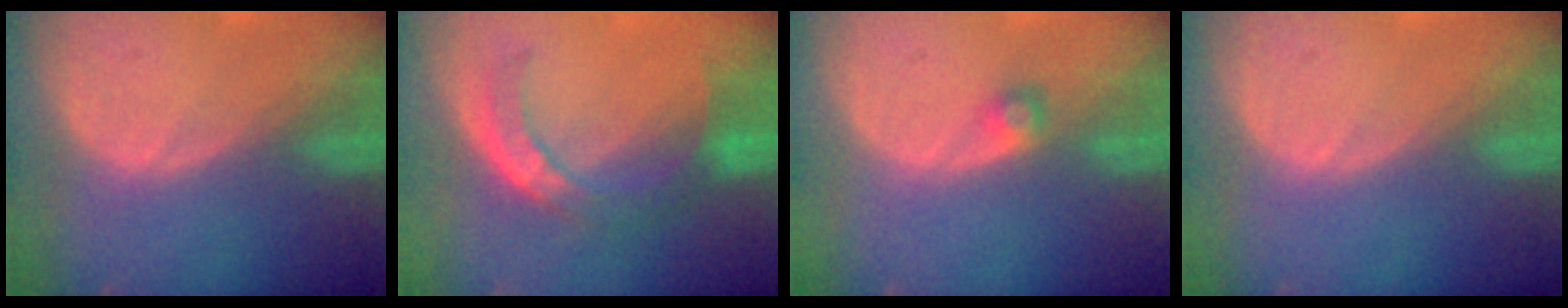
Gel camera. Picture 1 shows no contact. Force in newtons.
{"total": 7.9, "press": 6.6, "slide": 4.3}
{"total": 1.8, "press": 1.7, "slide": 0.3}
{"total": 0.0}